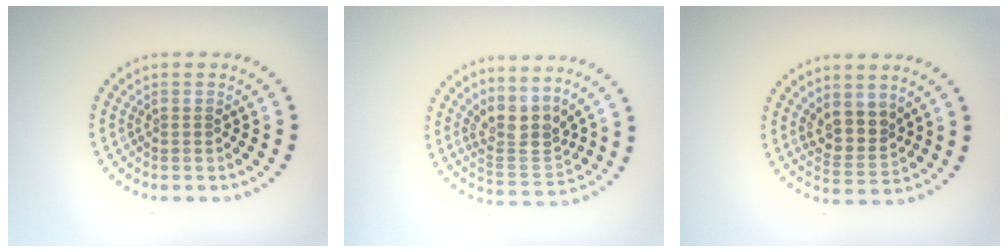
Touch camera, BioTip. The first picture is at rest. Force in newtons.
{"total": 3.3, "press": 2.5, "slide": 2.1}
{"total": 3.0, "press": 2.5, "slide": 1.6}